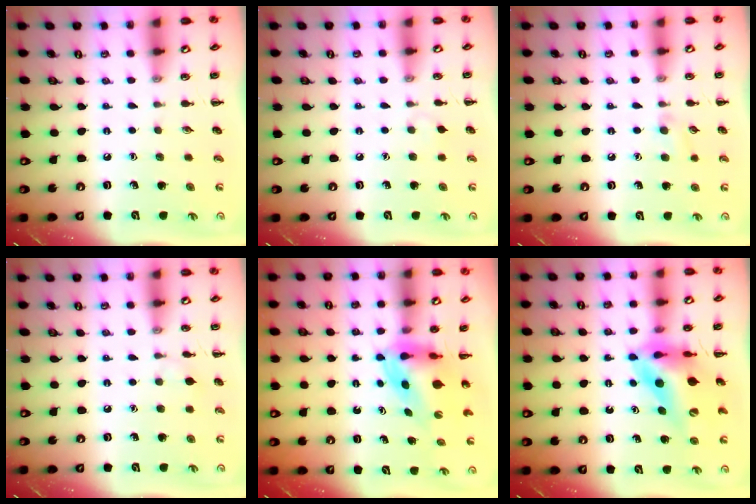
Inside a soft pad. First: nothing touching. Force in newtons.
{"total": 2.8, "press": 2.6, "slide": 1.1}
{"total": 6.2, "press": 5.9, "slide": 2.0}
{"total": 4.1, "press": 3.8, "slide": 1.5}
{"total": 5.7, "press": 5.7, "slide": 0.8}
{"total": 12.7, "press": 12.1, "slide": 3.8}